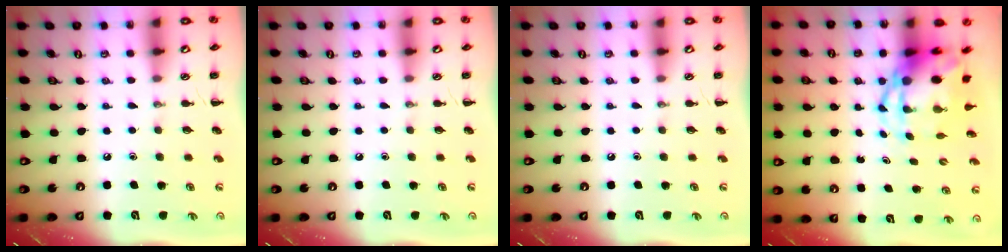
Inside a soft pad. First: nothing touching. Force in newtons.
{"total": 0.0}
{"total": 0.0}
{"total": 7.3, "press": 7.1, "slide": 1.8}